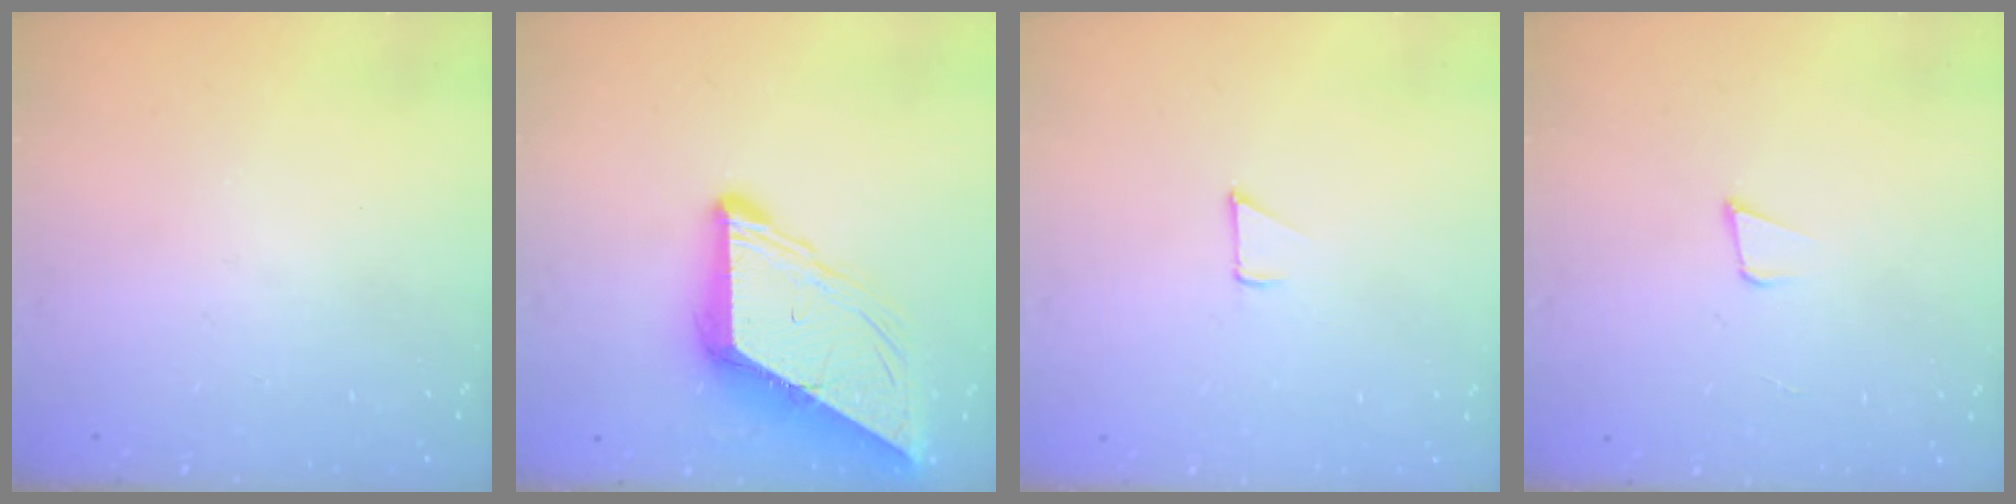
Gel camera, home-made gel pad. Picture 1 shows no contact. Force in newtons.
{"total": 10.3, "press": 10.3, "slide": 1.1}
{"total": 4.5, "press": 4.5, "slide": 0.3}
{"total": 3.4, "press": 2.2, "slide": 2.6}